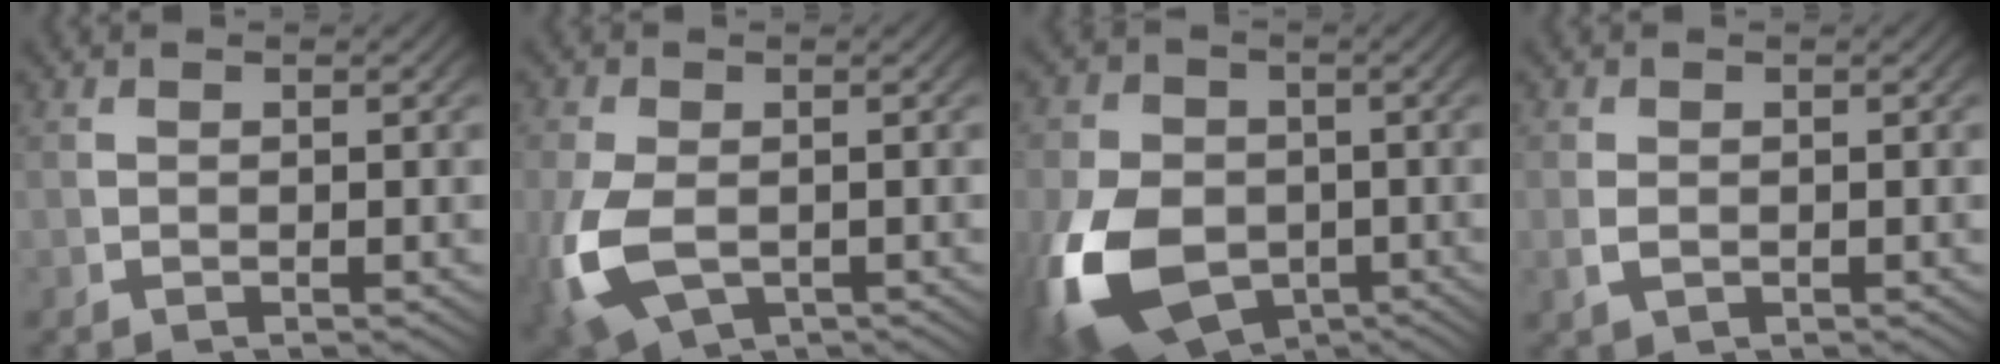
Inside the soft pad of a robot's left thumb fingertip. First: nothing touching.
{"total": 6.8, "force": [-2.0, 4.7, 4.4], "torque": [-0.124, -0.039, -0.015]}
{"total": 14.0, "force": [-4.4, 10.2, 8.5], "torque": [-0.188, -0.065, -0.046]}
{"total": 1.5, "force": [-0.2, 1.3, 0.9], "torque": [-0.028, -0.012, 0.006]}